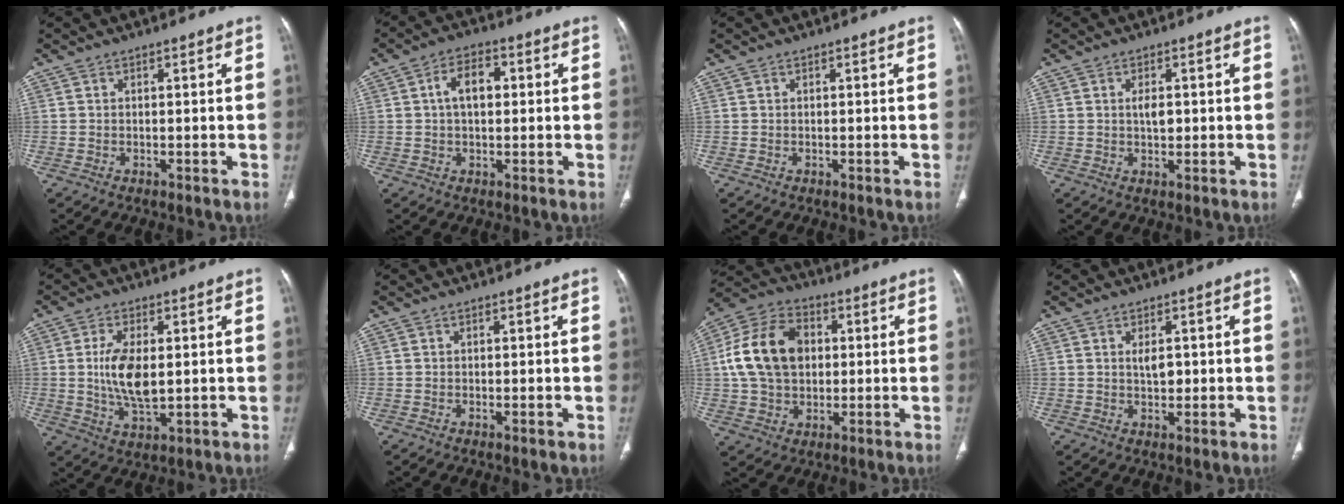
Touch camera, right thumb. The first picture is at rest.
{"total": 6.4, "force": [1.0, 3.8, 5.0], "torque": [-0.079, 0.015, 0.011]}
{"total": 0.0}
{"total": 2.7, "force": [0.3, 1.4, 2.3], "torque": [-0.037, -0.001, 0.007]}
{"total": 9.6, "force": [0.7, 4.6, 8.4], "torque": [-0.162, -0.013, 0.019]}
{"total": 0.6, "force": [-0.1, 0.1, 0.6], "torque": [-0.013, -0.004, -0.001]}
{"total": 15.8, "force": [1.9, 11.5, 10.6], "torque": [-0.174, 0.017, 0.030]}
{"total": 2.9, "force": [0.5, 1.5, 2.3], "torque": [-0.035, -0.004, 0.012]}